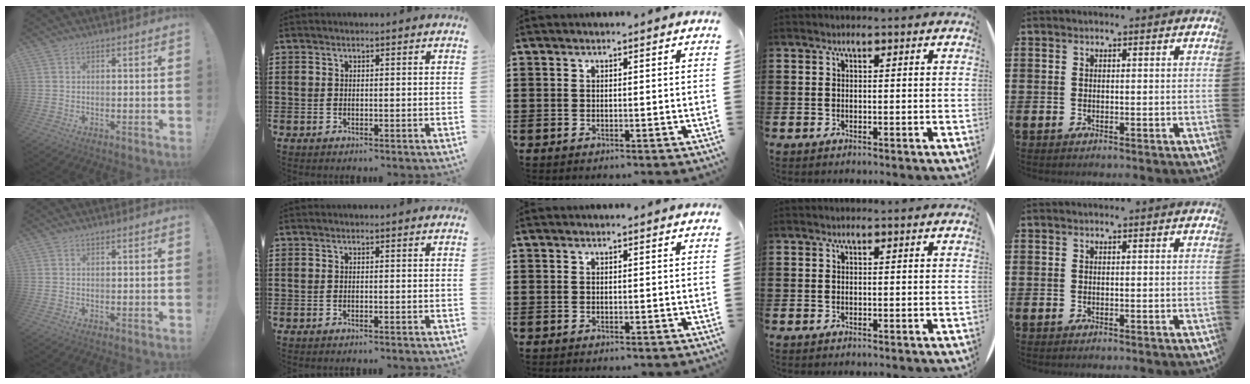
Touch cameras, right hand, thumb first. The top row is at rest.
{}